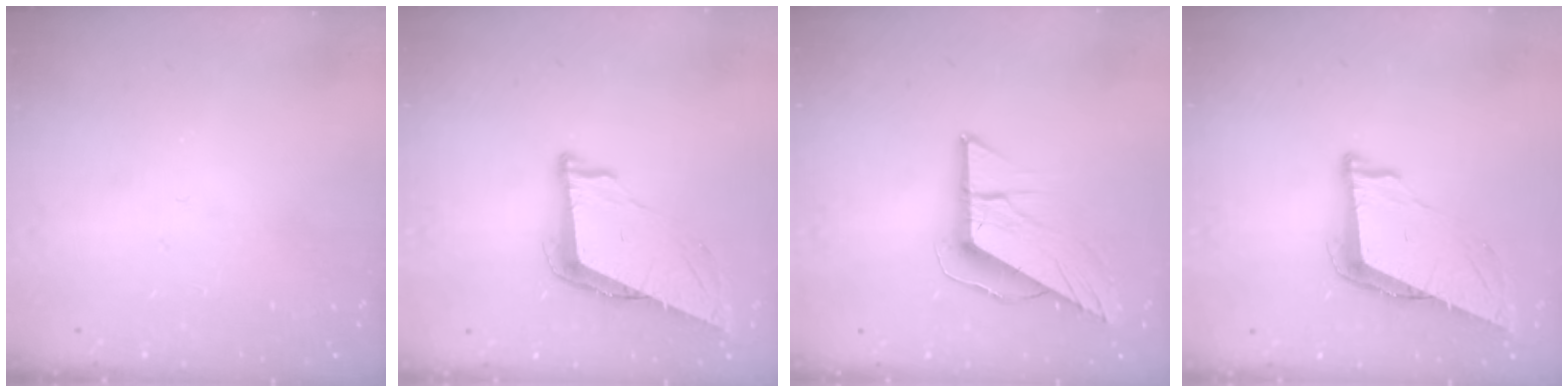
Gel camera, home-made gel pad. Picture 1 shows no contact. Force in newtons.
{"total": 9.3, "press": 8.8, "slide": 3.2}
{"total": 9.8, "press": 9.8, "slide": 0.5}
{"total": 9.3, "press": 8.8, "slide": 3.2}